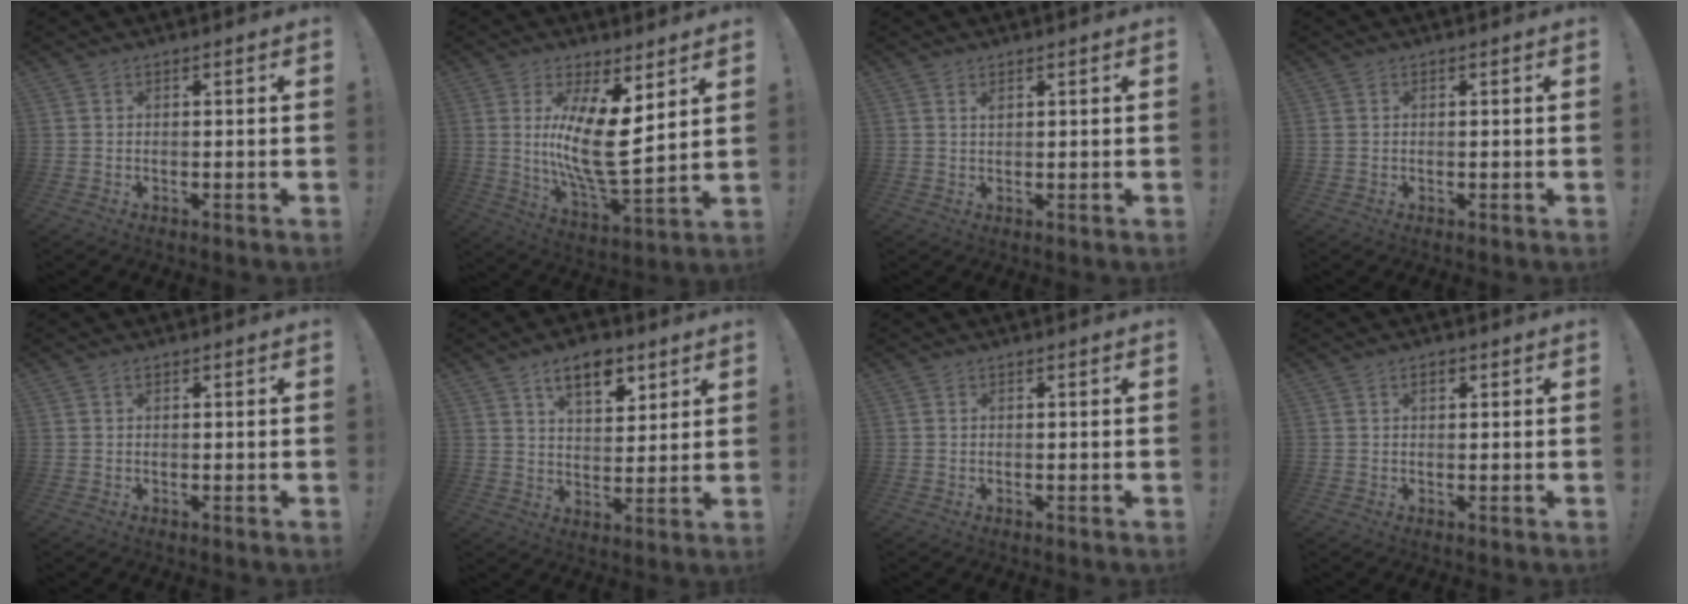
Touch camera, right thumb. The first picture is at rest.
{"total": 15.4, "force": [3.7, 4.5, 14.3], "torque": [-0.271, -0.042, 0.058]}
{"total": 0.8, "force": [0.6, 0.3, 0.4], "torque": [0.000, -0.004, 0.010]}
{"total": 0.7, "force": [0.3, 0.5, 0.3], "torque": [-0.006, 0.003, 0.006]}
{"total": 0.0}
{"total": 10.3, "force": [6.1, 5.3, 6.4], "torque": [-0.090, -0.027, 0.108]}
{"total": 0.0}
{"total": 1.7, "force": [0.7, 1.0, 1.1], "torque": [-0.018, 0.000, 0.011]}